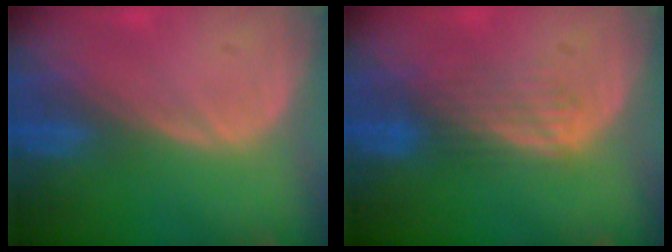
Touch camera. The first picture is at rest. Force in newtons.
{"total": 3.6, "press": 3.2, "slide": 1.7}